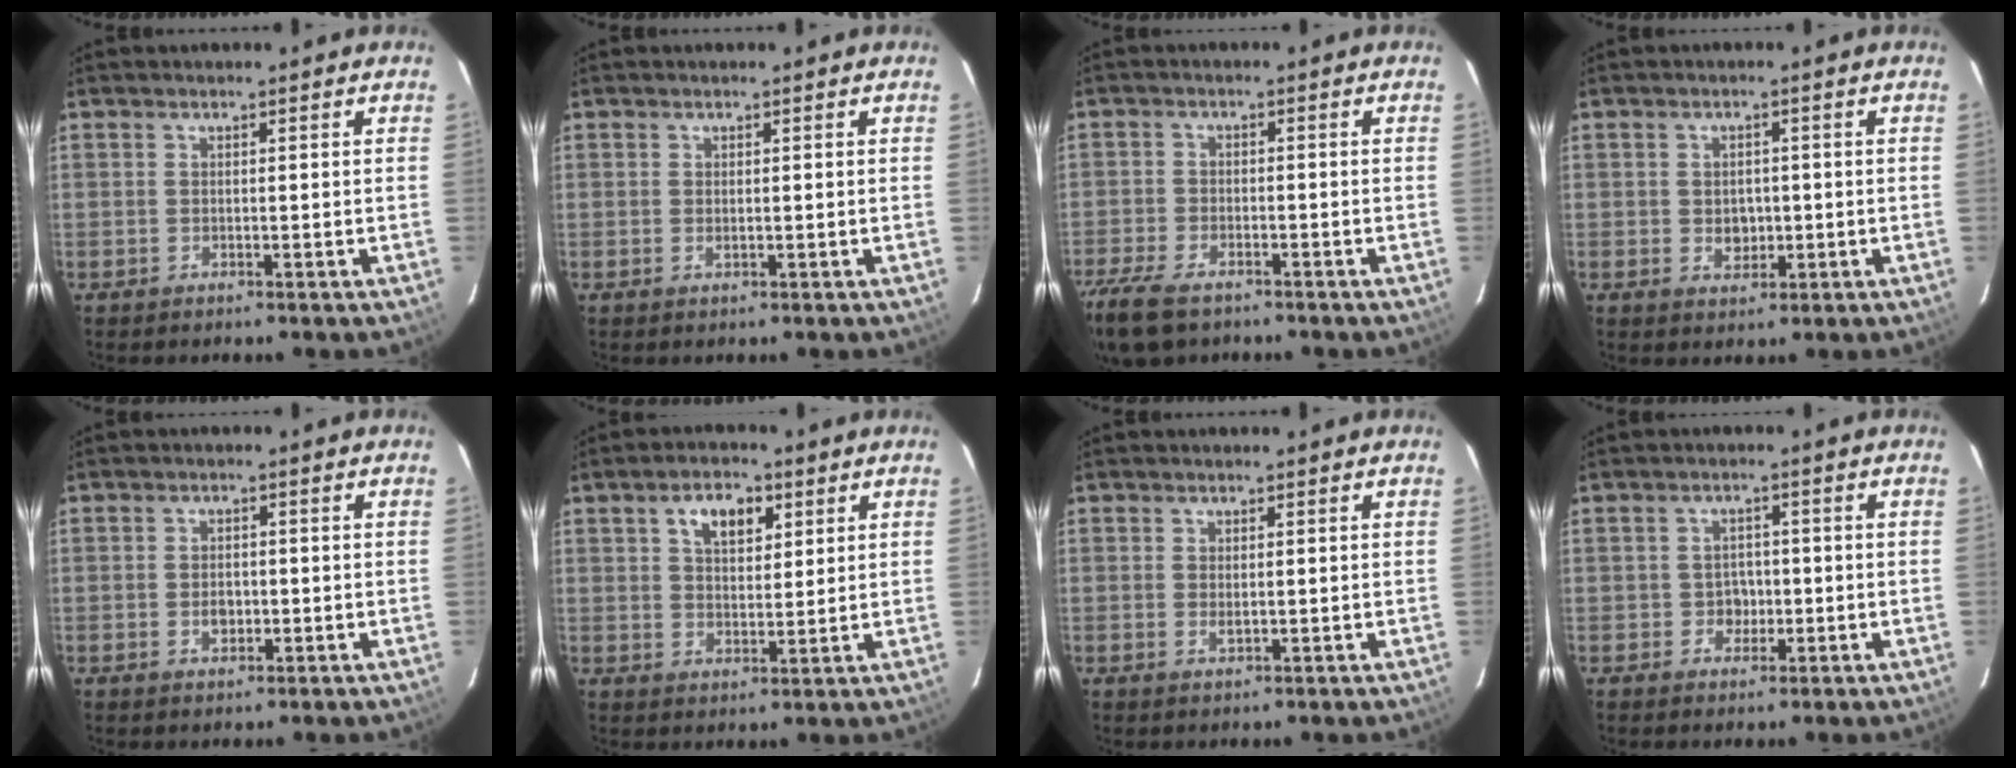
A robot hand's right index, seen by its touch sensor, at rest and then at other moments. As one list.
[{"total": 0.5, "force": [0.1, 0.2, 0.5], "torque": [-0.011, 0.000, 0.001]}, {"total": 11.2, "force": [-8.2, 4.6, 5.9], "torque": [-0.160, -0.036, -0.155]}, {"total": 3.3, "force": [-0.4, 2.8, 1.8], "torque": [-0.031, 0.002, -0.001]}, {"total": 2.6, "force": [-0.6, 1.8, 1.7], "torque": [-0.030, 0.002, -0.010]}, {"total": 6.6, "force": [3.1, 3.7, 4.6], "torque": [-0.074, 0.015, 0.055]}, {"total": 1.0, "force": [0.0, 0.5, 0.9], "torque": [-0.019, -0.001, 0.001]}, {"total": 2.8, "force": [-0.7, 2.6, 0.7], "torque": [-0.014, 0.009, -0.007]}]